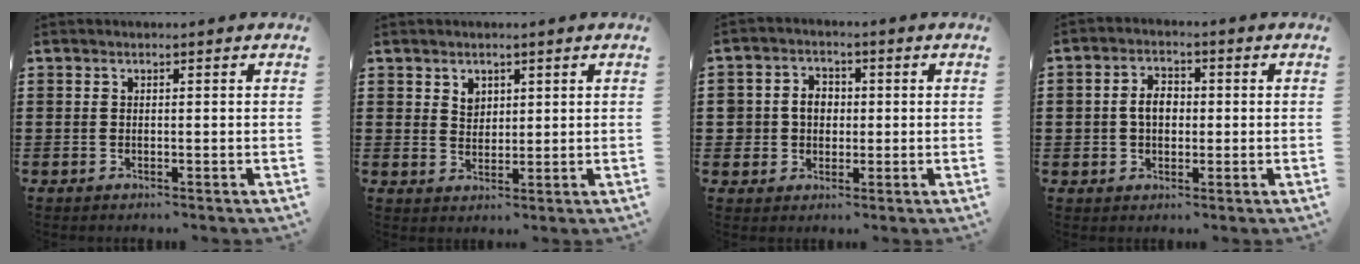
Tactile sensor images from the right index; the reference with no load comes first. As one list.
[{"total": 2.5, "force": [1.6, 1.7, 0.7], "torque": [-0.020, 0.005, 0.031]}, {"total": 4.1, "force": [0.1, 3.9, 1.4], "torque": [-0.044, 0.013, -0.002]}, {"total": 3.7, "force": [0.0, 2.8, 2.5], "torque": [-0.056, 0.011, -0.002]}]